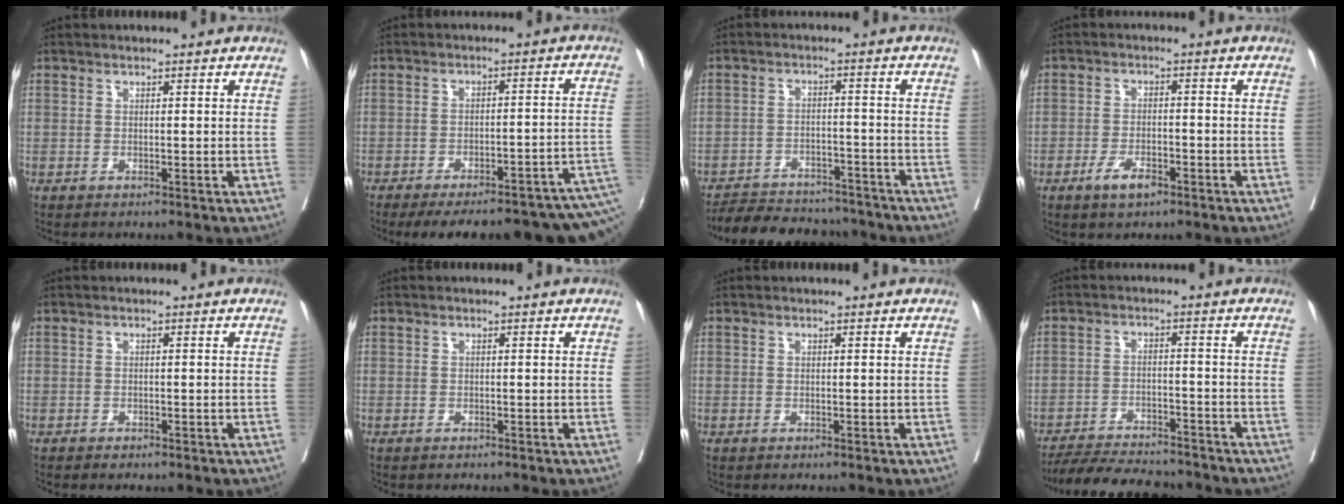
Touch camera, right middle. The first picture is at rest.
{"total": 20.5, "force": [-13.9, 5.5, 14.0], "torque": [-0.148, 0.016, -0.169]}
{"total": 14.0, "force": [-12.9, 4.0, 3.7], "torque": [-0.060, 0.012, -0.181]}
{"total": 4.2, "force": [-2.6, 1.5, 2.9], "torque": [-0.057, 0.000, -0.045]}
{"total": 1.6, "force": [-1.3, 0.6, 0.8], "torque": [-0.013, -0.003, -0.014]}
{"total": 0.0}
{"total": 0.0}
{"total": 13.5, "force": [-12.4, 2.4, 4.6], "torque": [-0.073, -0.005, -0.182]}